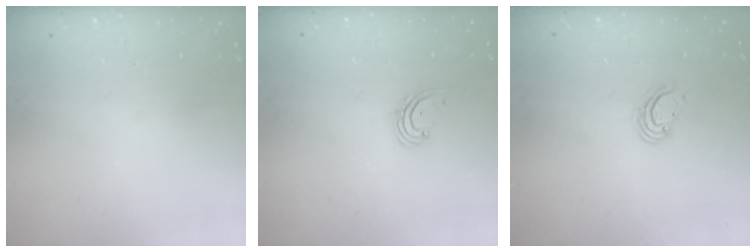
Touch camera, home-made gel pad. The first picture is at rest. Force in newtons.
{"total": 2.0, "press": 2.0, "slide": 0.4}
{"total": 2.6, "press": 2.6, "slide": 0.1}